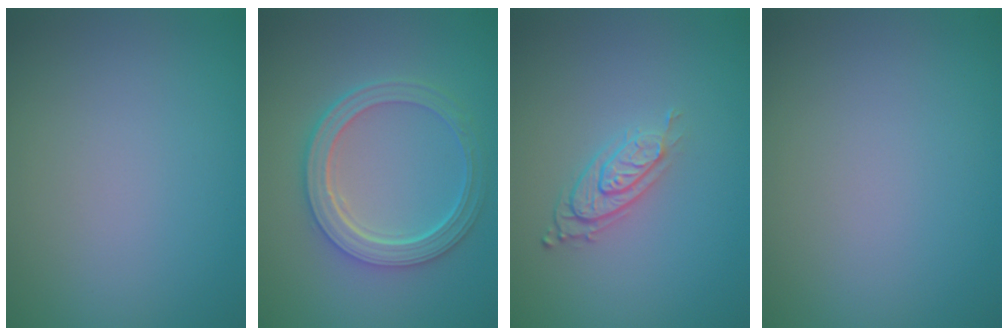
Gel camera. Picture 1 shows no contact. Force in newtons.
{"total": 4.9, "press": 3.8, "slide": 3.0}
{"total": 3.0, "press": 2.0, "slide": 2.2}
{"total": 0.0}